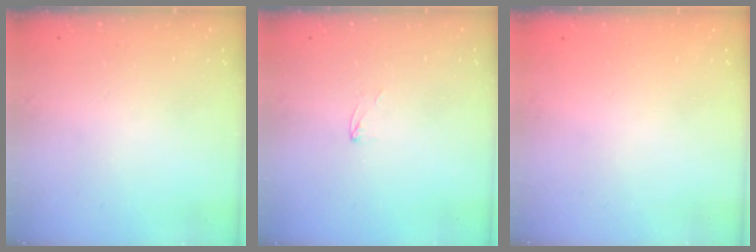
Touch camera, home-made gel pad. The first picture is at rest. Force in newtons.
{"total": 1.7, "press": 1.6, "slide": 0.1}
{"total": 0.0}